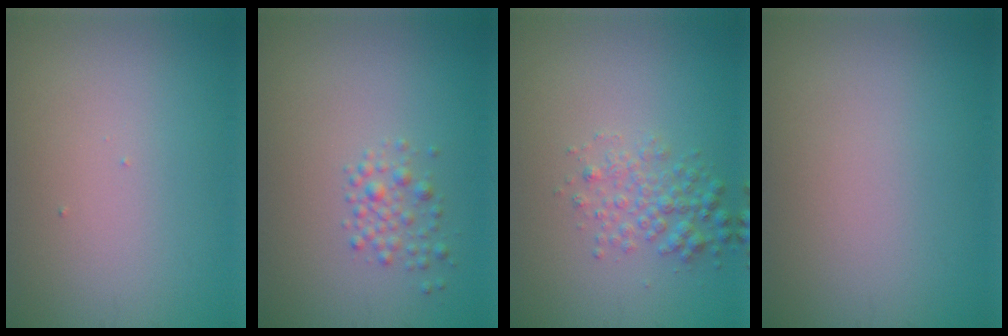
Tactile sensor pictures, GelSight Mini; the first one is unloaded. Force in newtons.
{"total": 1.7, "press": 1.7, "slide": 0.1}
{"total": 2.5, "press": 2.5, "slide": 0.0}
{"total": 0.0}